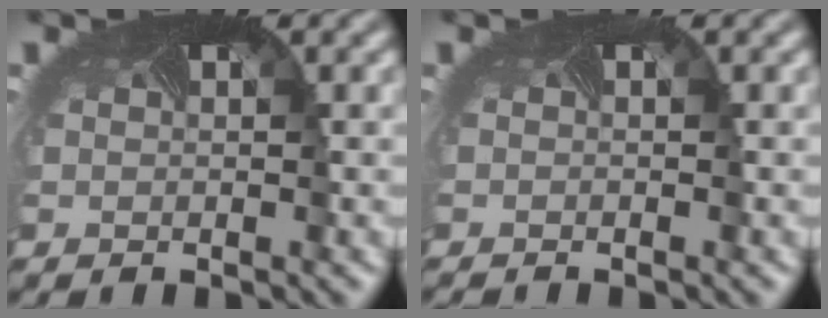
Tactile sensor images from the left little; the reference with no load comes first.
{"total": 0.8, "force": [-0.8, -0.3, 0.0], "torque": [-0.003, -0.009, -0.013]}